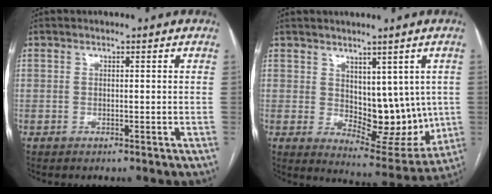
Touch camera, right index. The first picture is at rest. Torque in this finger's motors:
{"motor_torque": [1.01, 0.92, 0.14, 0.03]}